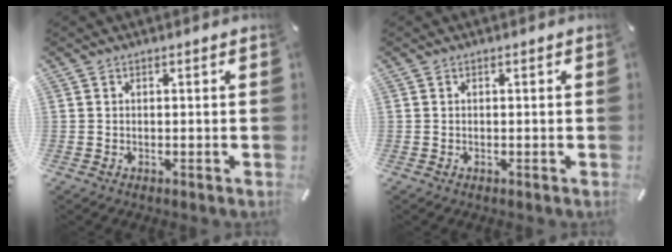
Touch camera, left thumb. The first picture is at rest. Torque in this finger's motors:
{"motor_torque": [0.00, 0.00, 0.00, 0.00, 0.00]}